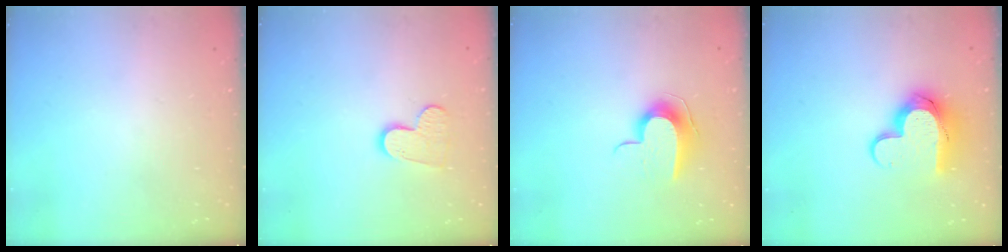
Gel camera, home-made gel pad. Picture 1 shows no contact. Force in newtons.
{"total": 8.9, "press": 8.9, "slide": 0.7}
{"total": 9.0, "press": 9.0, "slide": 0.5}
{"total": 12.2, "press": 12.2, "slide": 1.0}